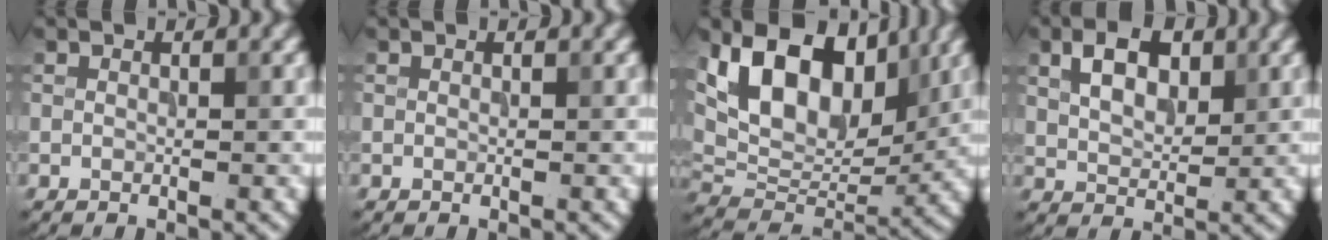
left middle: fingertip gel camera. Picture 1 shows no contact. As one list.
[{"total": 0.0}, {"total": 11.4, "force": [4.6, 6.9, 7.7], "torque": [-0.136, -0.002, 0.079]}, {"total": 4.3, "force": [1.7, 2.6, 3.0], "torque": [-0.056, 0.005, 0.030]}]